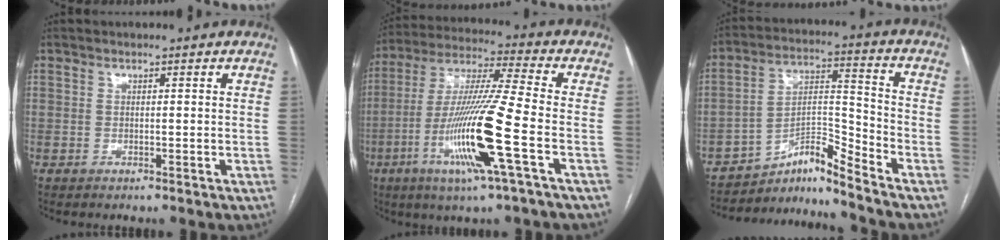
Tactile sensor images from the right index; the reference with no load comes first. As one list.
[{"total": 17.0, "force": [-5.5, -0.7, 16.0], "torque": [-0.323, -0.018, -0.110]}, {"total": 8.4, "force": [-7.8, -1.3, 2.7], "torque": [-0.053, 0.028, -0.133]}]